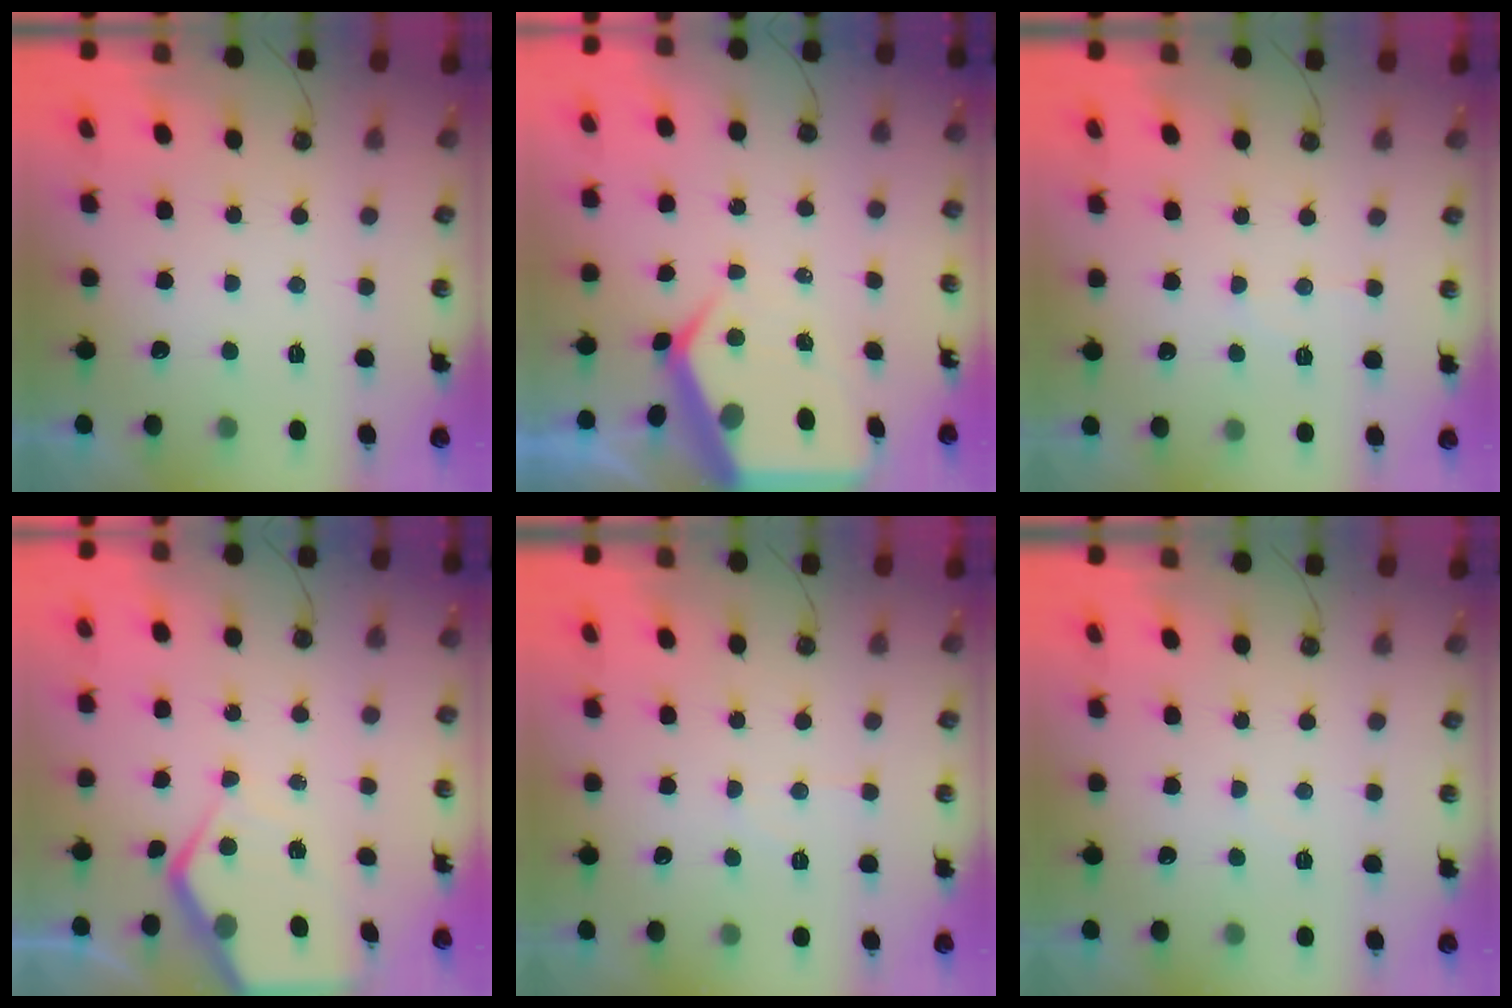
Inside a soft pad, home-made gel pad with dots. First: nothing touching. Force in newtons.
{"total": 9.5, "press": 9.4, "slide": 0.9}
{"total": 7.1, "press": 7.0, "slide": 0.8}
{"total": 7.1, "press": 7.1, "slide": 0.5}
{"total": 4.9, "press": 4.9, "slide": 0.7}
{"total": 1.9, "press": 1.9, "slide": 0.3}